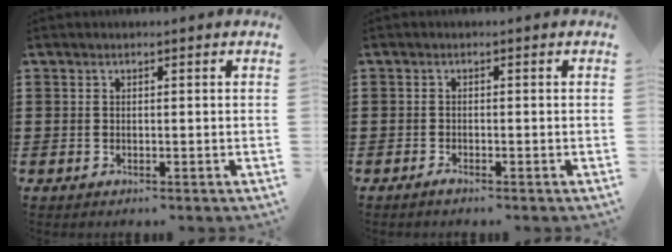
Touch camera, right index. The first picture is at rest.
{"total": 0.8, "force": [-0.7, 0.0, 0.4], "torque": [-0.010, -0.007, -0.012]}